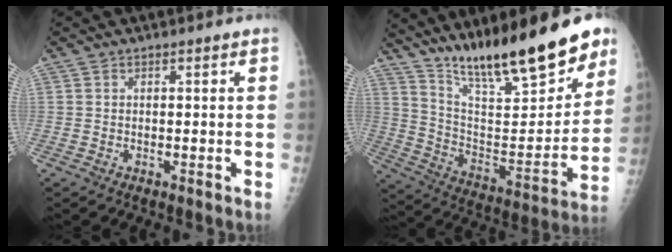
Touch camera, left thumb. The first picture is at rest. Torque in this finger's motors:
{"motor_torque": [0.66, 0.60, 1.07, -1.70, 0.38]}